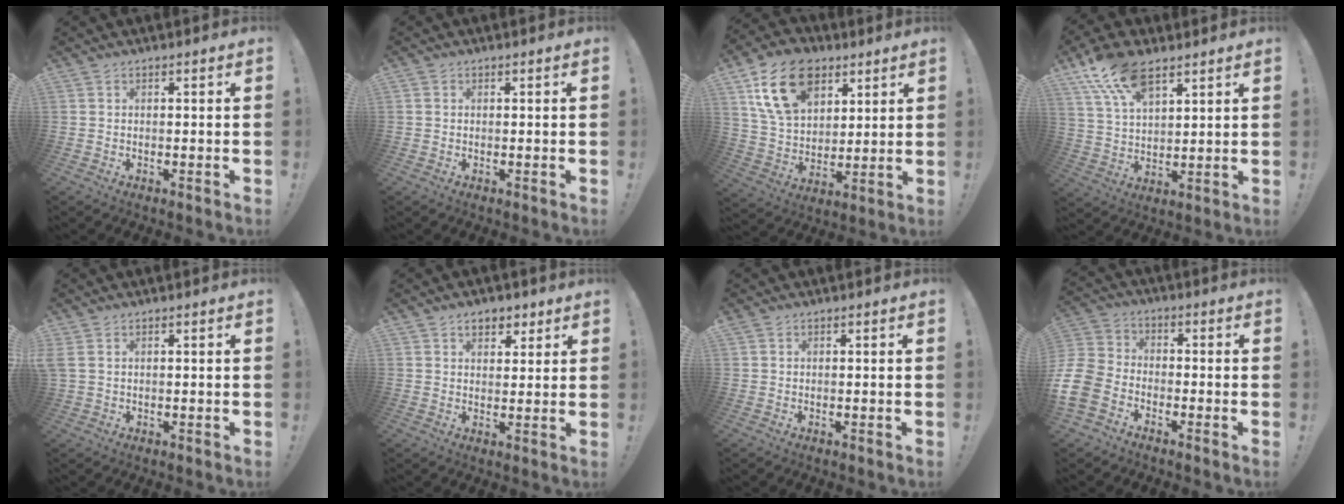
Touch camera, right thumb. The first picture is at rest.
{"total": 0.5, "force": [0.1, 0.5, 0.0], "torque": [-0.005, 0.004, 0.004]}
{"total": 18.6, "force": [8.6, 12.8, 10.5], "torque": [-0.170, -0.033, 0.163]}
{"total": 13.1, "force": [8.6, 6.3, 7.6], "torque": [-0.150, -0.030, 0.164]}
{"total": 2.0, "force": [0.8, 1.0, 1.6], "torque": [-0.036, 0.005, 0.018]}
{"total": 5.3, "force": [2.9, 3.8, 2.3], "torque": [-0.023, -0.009, 0.050]}
{"total": 0.0}
{"total": 10.9, "force": [-6.6, 7.3, 4.7], "torque": [-0.113, 0.043, -0.123]}